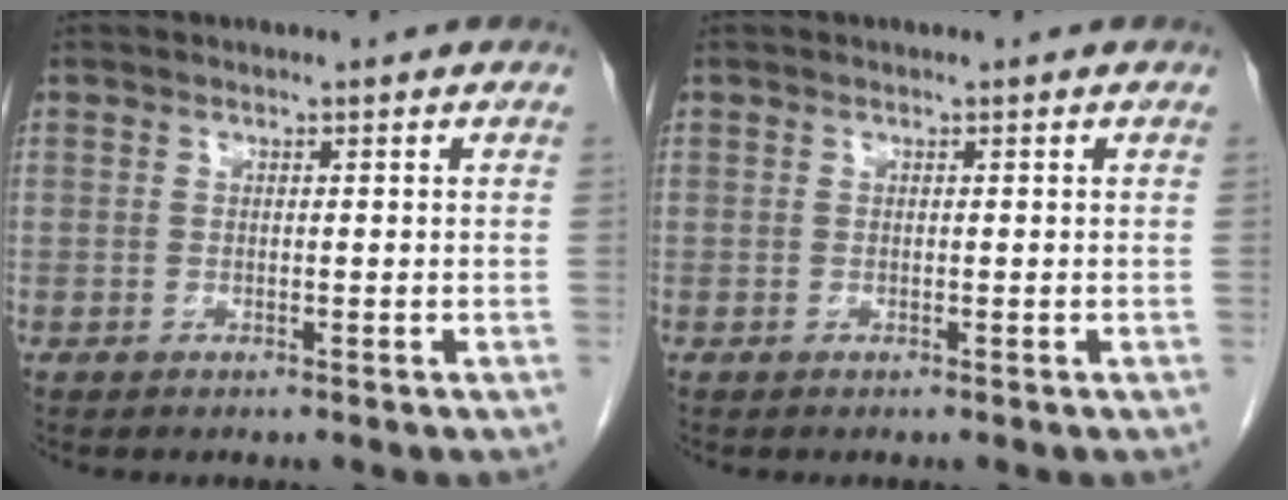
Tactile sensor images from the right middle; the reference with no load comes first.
{"total": 0.0}